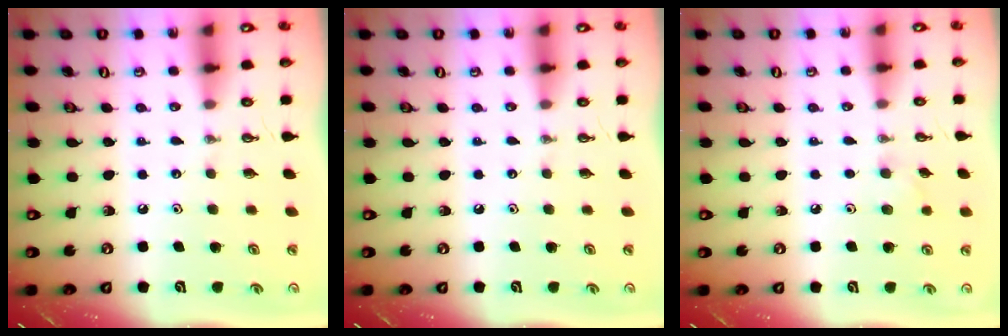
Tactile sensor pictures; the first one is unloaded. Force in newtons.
{"total": 0.0}
{"total": 6.2, "press": 5.7, "slide": 2.7}